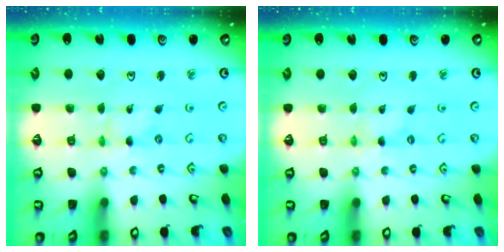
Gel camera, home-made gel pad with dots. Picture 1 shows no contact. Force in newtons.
{"total": 0.0}